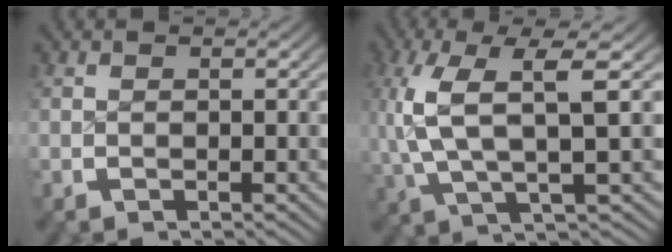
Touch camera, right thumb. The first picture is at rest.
{"total": 9.2, "force": [1.1, 4.3, 8.0], "torque": [-0.174, -0.007, 0.025]}